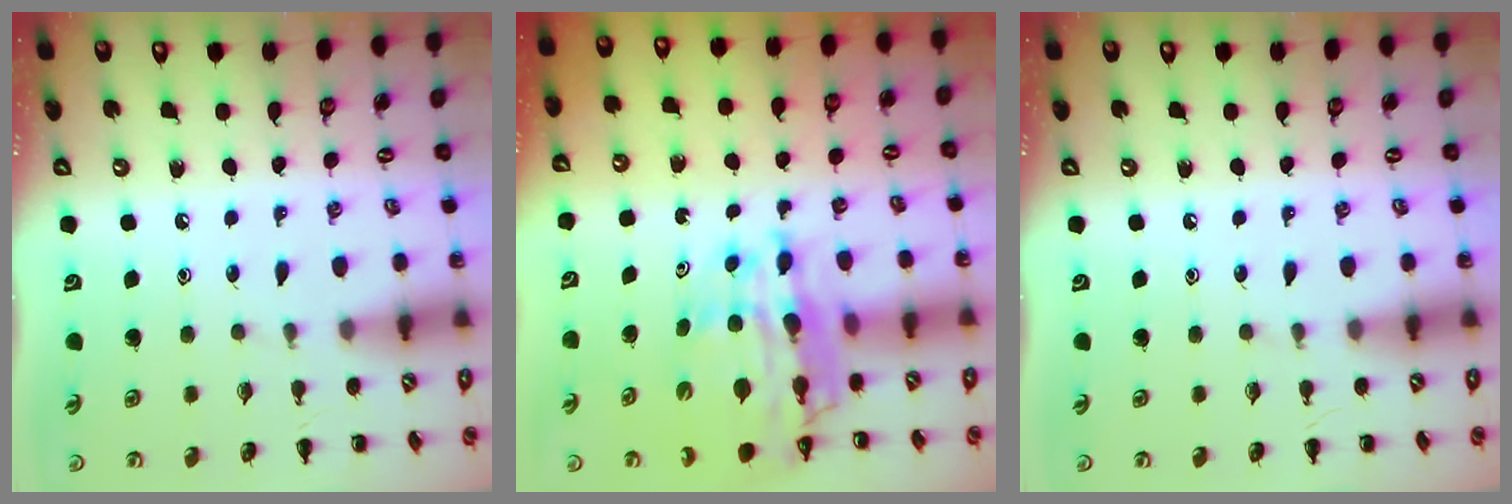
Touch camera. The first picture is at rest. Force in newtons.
{"total": 14.7, "press": 14.2, "slide": 3.8}
{"total": 0.0}